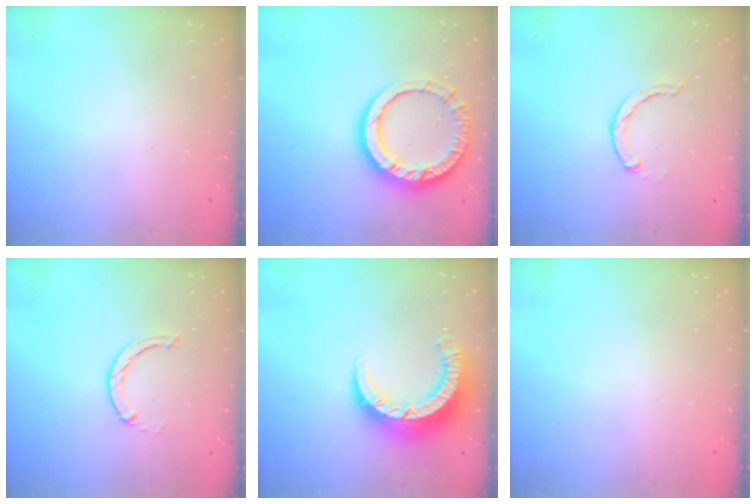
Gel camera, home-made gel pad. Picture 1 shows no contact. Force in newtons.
{"total": 13.2, "press": 13.1, "slide": 1.6}
{"total": 2.7, "press": 2.7, "slide": 0.5}
{"total": 1.0, "press": 0.9, "slide": 0.3}
{"total": 9.3, "press": 9.2, "slide": 1.1}
{"total": 2.6, "press": 2.6, "slide": 0.2}